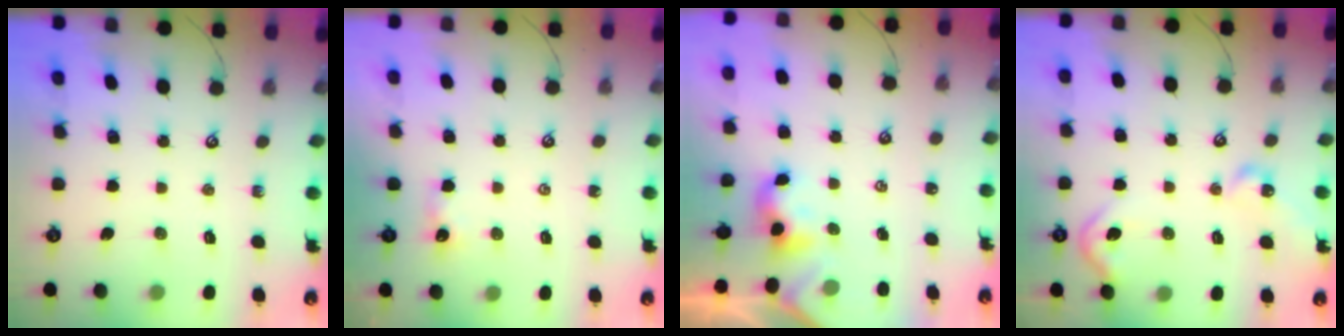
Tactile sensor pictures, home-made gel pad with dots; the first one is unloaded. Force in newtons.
{"total": 2.4, "press": 2.4, "slide": 0.4}
{"total": 2.2, "press": 2.2, "slide": 0.2}
{"total": 9.2, "press": 9.2, "slide": 1.1}